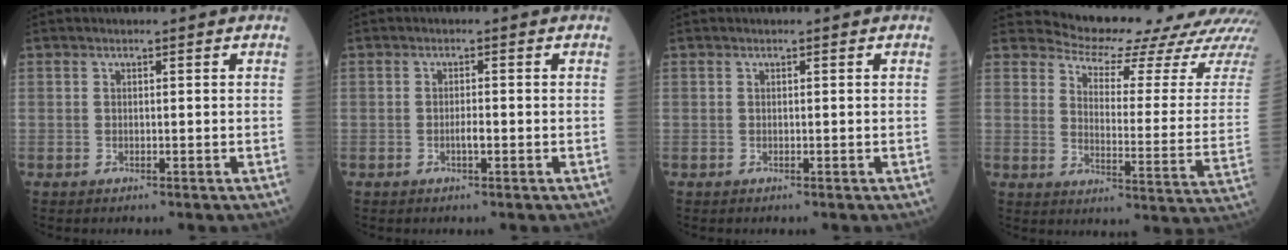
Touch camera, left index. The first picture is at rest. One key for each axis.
{"total": 1.4, "fx": -0.5, "fy": 0.2, "fz": 1.3, "tx": -0.025, "ty": 0.001, "tz": -0.010}
{"total": 0.0}
{"total": 18.7, "fx": 18.2, "fy": 2.3, "fz": 3.4, "tx": -0.043, "ty": -0.103, "tz": 0.202}